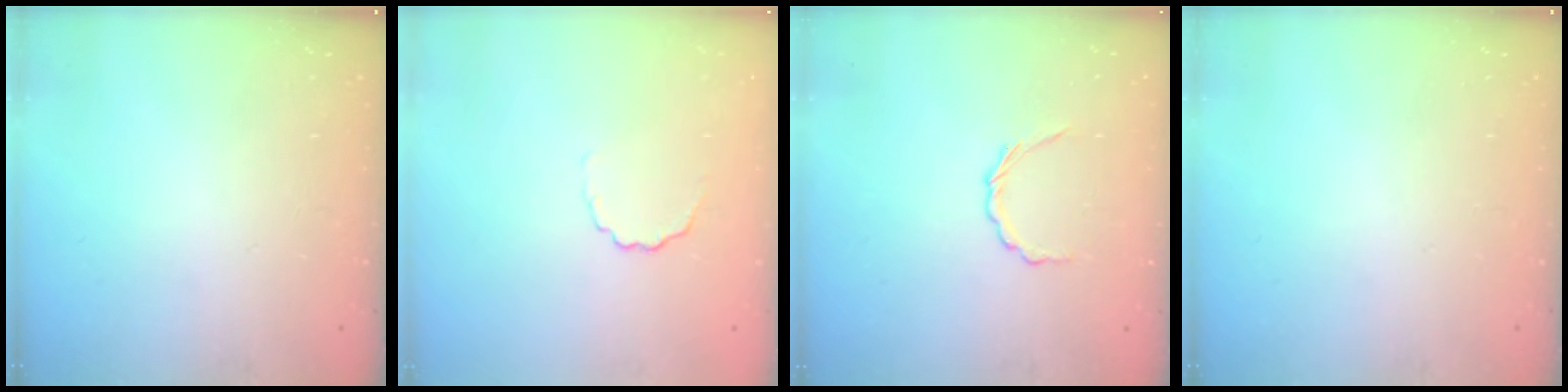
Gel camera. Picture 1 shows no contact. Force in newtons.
{"total": 3.4, "press": 3.2, "slide": 1.1}
{"total": 2.6, "press": 2.4, "slide": 1.0}
{"total": 0.0}